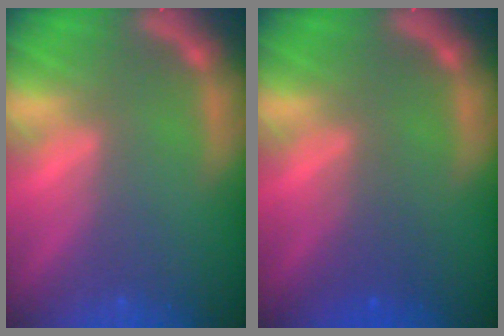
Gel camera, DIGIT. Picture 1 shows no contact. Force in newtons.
{"total": 1.9}